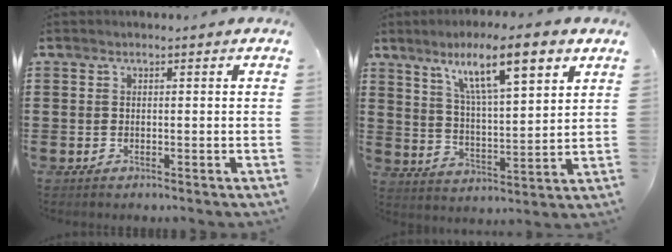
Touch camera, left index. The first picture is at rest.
{"total": 11.8, "force": [7.4, 2.4, 8.8], "torque": [-0.147, -0.025, 0.118]}